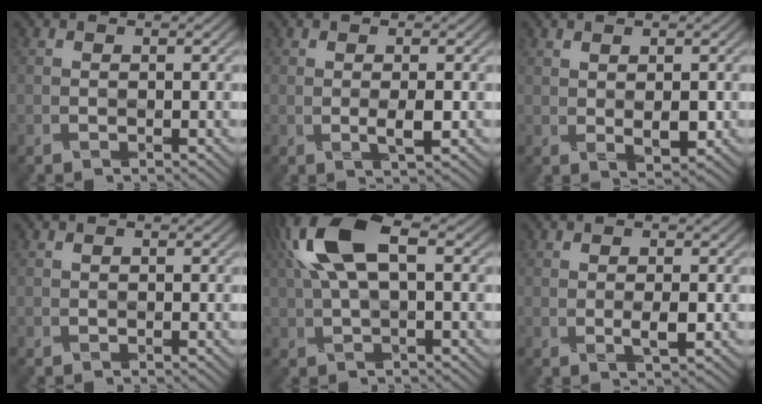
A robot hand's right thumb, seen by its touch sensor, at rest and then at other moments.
{"total": 2.1, "force": [0.0, 0.2, 2.1], "torque": [-0.040, 0.000, 0.002]}
{"total": 2.3, "force": [0.6, 0.7, 2.1], "torque": [-0.044, -0.004, 0.020]}
{"total": 0.0}
{"total": 9.5, "force": [2.7, 3.7, 8.3], "torque": [-0.181, 0.020, 0.046]}
{"total": 1.8, "force": [0.0, 0.2, 1.8], "torque": [-0.036, -0.001, 0.001]}